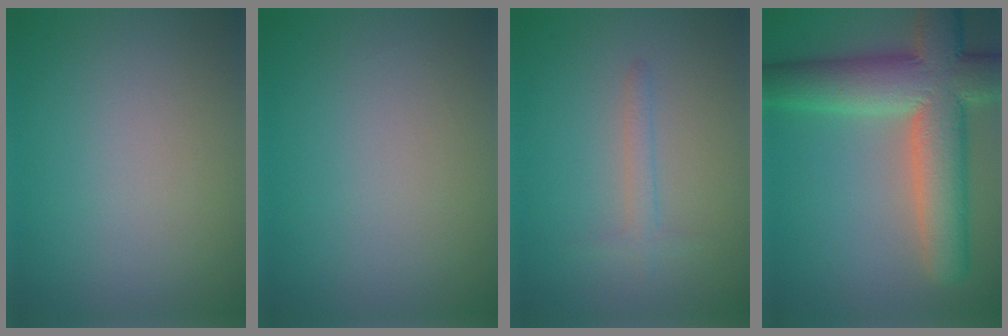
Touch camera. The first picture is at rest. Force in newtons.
{"total": 0.0}
{"total": 1.4, "press": 1.4, "slide": 0.1}
{"total": 11.0, "press": 11.0, "slide": 0.8}